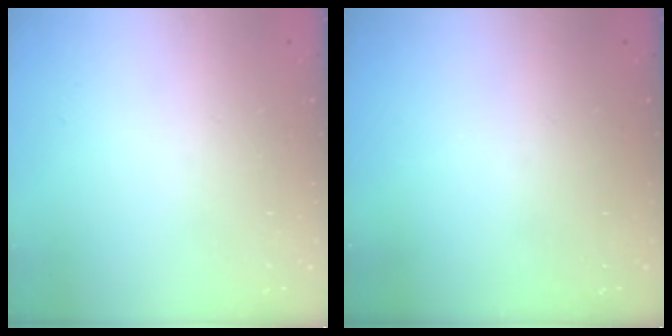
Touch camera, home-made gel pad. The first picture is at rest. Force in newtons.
{"total": 0.0}